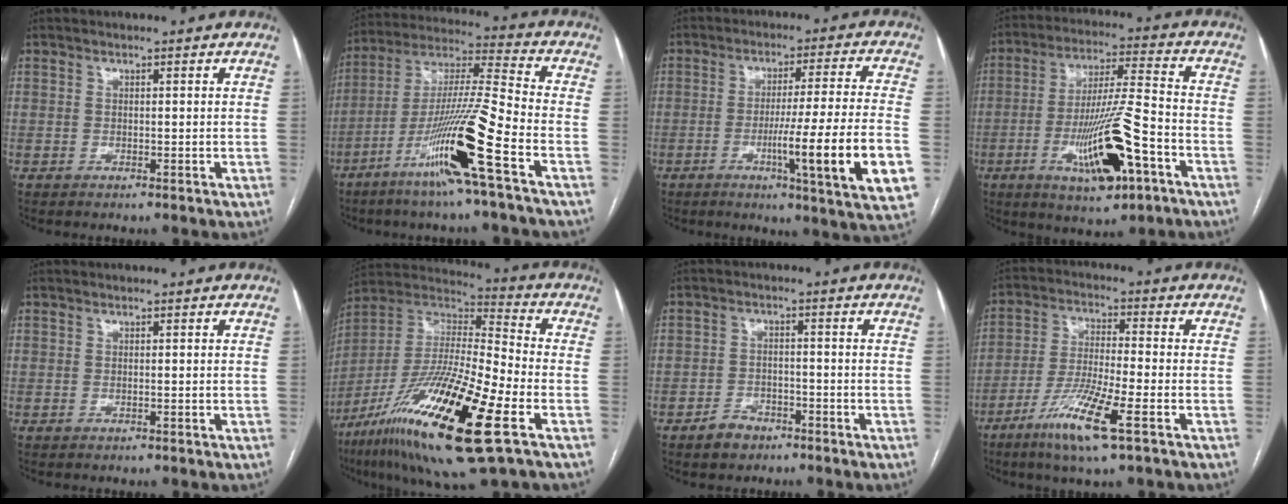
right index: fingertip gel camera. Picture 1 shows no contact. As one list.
[{"total": 16.3, "force": [-7.8, -1.5, 14.3], "torque": [-0.281, -0.021, -0.148]}, {"total": 16.3, "force": [-4.5, -1.2, 15.6], "torque": [-0.211, -0.020, -0.069]}, {"total": 15.1, "force": [-6.1, 2.0, 13.7], "torque": [-0.253, -0.008, -0.096]}, {"total": 0.0}, {"total": 24.7, "force": [-11.2, 2.7, 21.9], "torque": [-0.423, -0.046, -0.203]}, {"total": 3.7, "force": [-2.6, 2.3, 1.1], "torque": [-0.018, 0.007, -0.041]}, {"total": 10.9, "force": [-5.9, 0.6, 9.1], "torque": [-0.185, -0.023, -0.111]}]